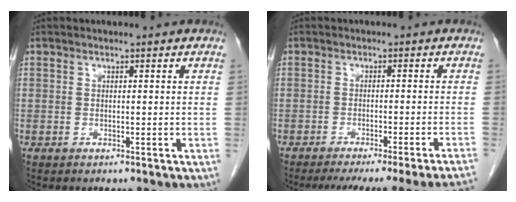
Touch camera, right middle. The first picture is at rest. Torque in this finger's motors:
{"motor_torque": [0.69, -0.69, 0.06, 0.06]}